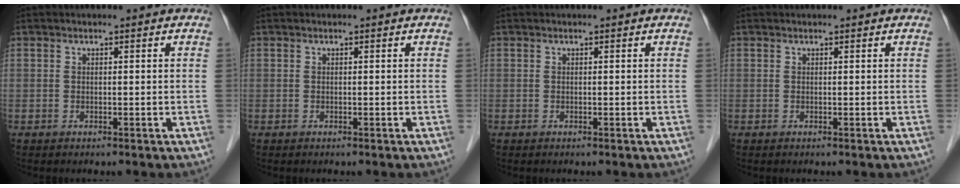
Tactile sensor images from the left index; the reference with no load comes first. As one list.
[{"total": 0.0}, {"total": 0.0}, {"total": 0.0}]